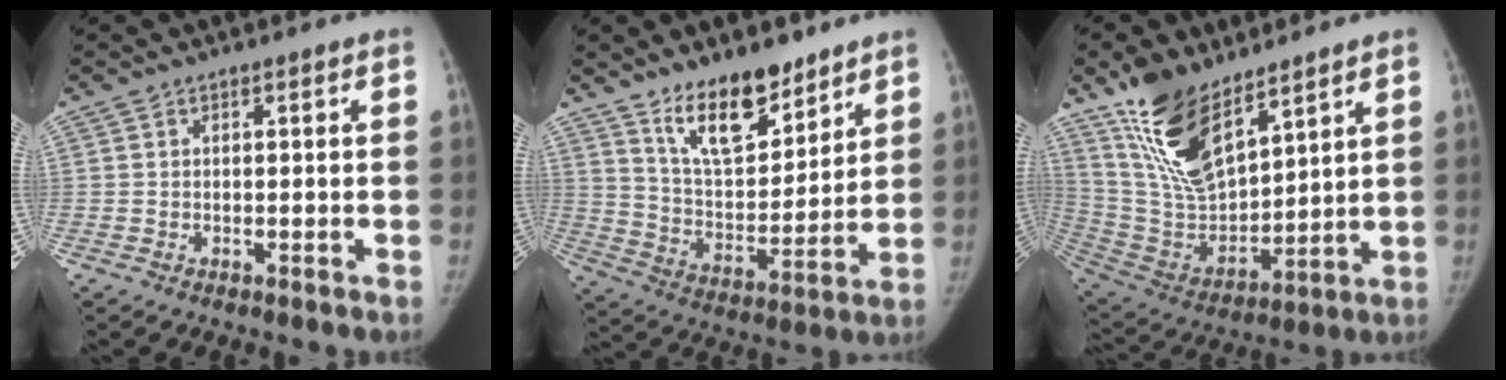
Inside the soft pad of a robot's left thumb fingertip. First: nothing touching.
{"total": 14.4, "force": [10.5, 5.9, 7.9], "torque": [-0.093, -0.081, 0.192]}
{"total": 17.8, "force": [12.1, 7.6, 10.7], "torque": [-0.163, -0.065, 0.246]}